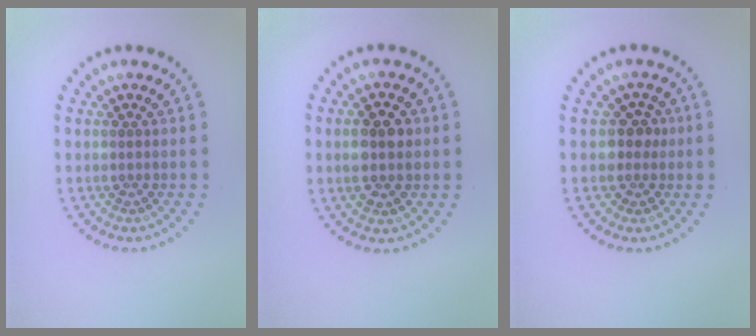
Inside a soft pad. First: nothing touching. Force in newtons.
{"total": 3.8, "press": 3.8, "slide": 0.2}
{"total": 1.7, "press": 1.5, "slide": 0.9}